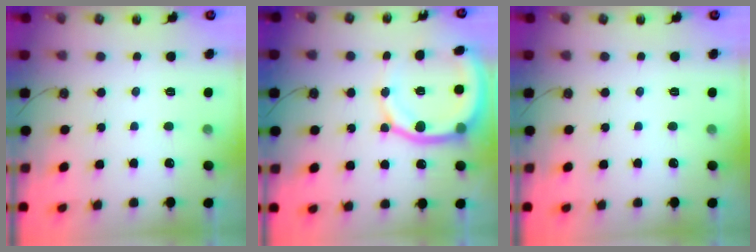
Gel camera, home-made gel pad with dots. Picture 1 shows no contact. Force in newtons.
{"total": 13.5, "press": 13.4, "slide": 1.7}
{"total": 0.0}